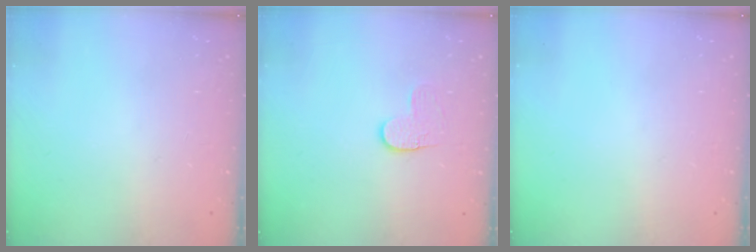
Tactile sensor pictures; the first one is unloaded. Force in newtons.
{"total": 3.8, "press": 3.8, "slide": 0.4}
{"total": 0.0}